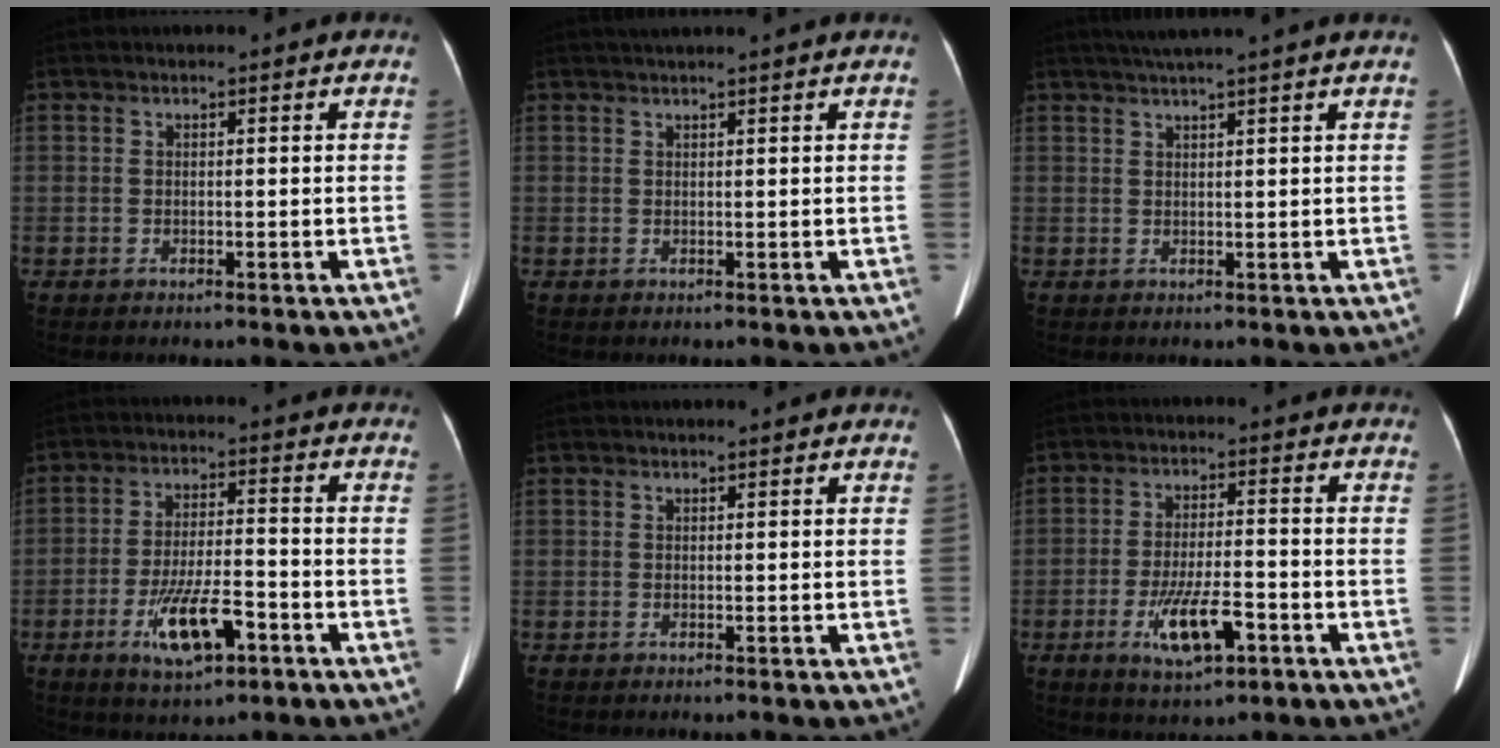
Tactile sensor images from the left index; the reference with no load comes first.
{"total": 3.8, "force": [3.2, -0.7, 1.9], "torque": [-0.021, 0.027, 0.048]}
{"total": 5.2, "force": [4.2, -1.4, 2.9], "torque": [-0.042, 0.020, 0.066]}
{"total": 9.6, "force": [-4.6, 2.7, 7.9], "torque": [-0.155, -0.005, -0.076]}
{"total": 0.6, "force": [0.5, 0.0, 0.3], "torque": [-0.005, 0.010, 0.007]}
{"total": 7.4, "force": [-3.3, 1.9, 6.4], "torque": [-0.123, -0.009, -0.052]}